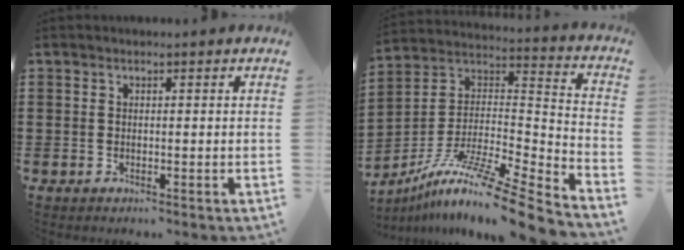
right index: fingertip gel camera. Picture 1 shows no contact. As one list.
[{"total": 12.1, "force": [-9.4, 0.2, 7.6], "torque": [-0.124, 0.004, -0.177]}]